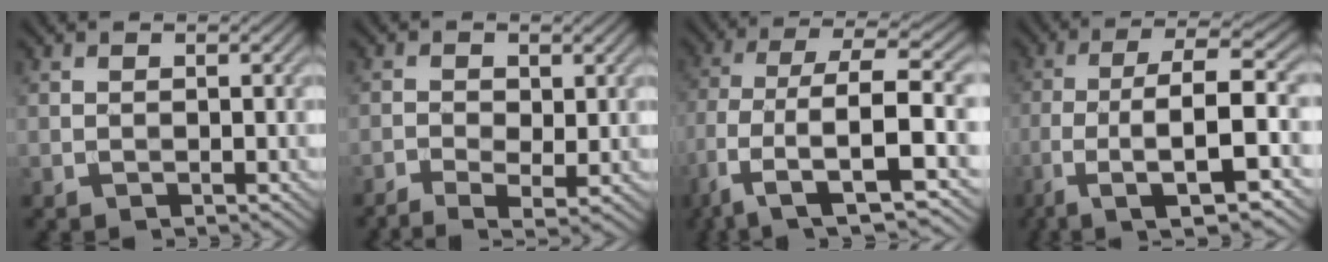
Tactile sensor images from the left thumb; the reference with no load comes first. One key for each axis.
{"total": 3.1, "fx": -1.1, "fy": 1.4, "fz": 2.5, "tx": -0.055, "ty": -0.006, "tz": -0.021}
{"total": 10.8, "fx": -2.3, "fy": 4.5, "fz": 9.6, "tx": -0.190, "ty": -0.003, "tz": -0.052}
{"total": 11.4, "fx": -4.3, "fy": 2.8, "fz": 10.2, "tx": -0.172, "ty": 0.007, "tz": -0.077}